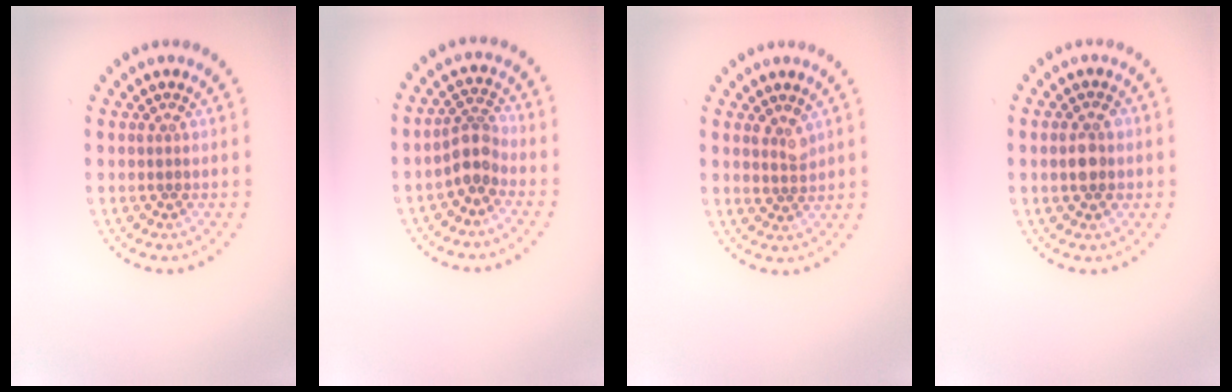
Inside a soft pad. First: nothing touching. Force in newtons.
{"total": 2.6, "press": 2.0, "slide": 1.7}
{"total": 1.6, "press": 1.4, "slide": 0.9}
{"total": 2.5, "press": 2.5, "slide": 0.3}